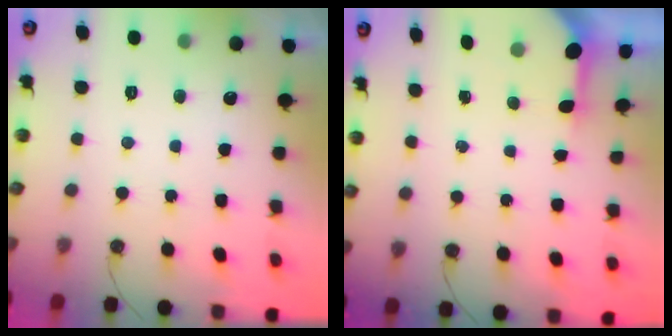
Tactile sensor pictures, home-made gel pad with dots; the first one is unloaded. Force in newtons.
{"total": 3.0, "press": 3.0, "slide": 0.2}